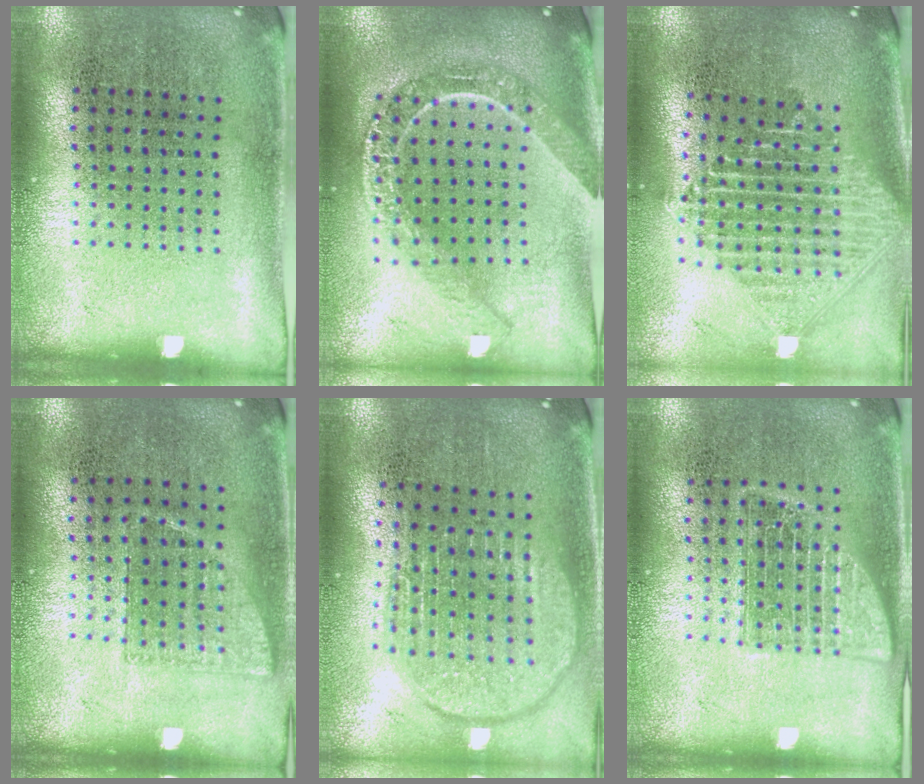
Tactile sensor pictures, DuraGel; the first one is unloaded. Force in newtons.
{"total": 2.2, "press": 1.8, "slide": 1.1}
{"total": 2.4, "press": 1.9, "slide": 1.5}
{"total": 0.7, "press": 0.7, "slide": 0.2}
{"total": 1.8, "press": 1.6, "slide": 1.0}
{"total": 1.5, "press": 1.5, "slide": 0.2}